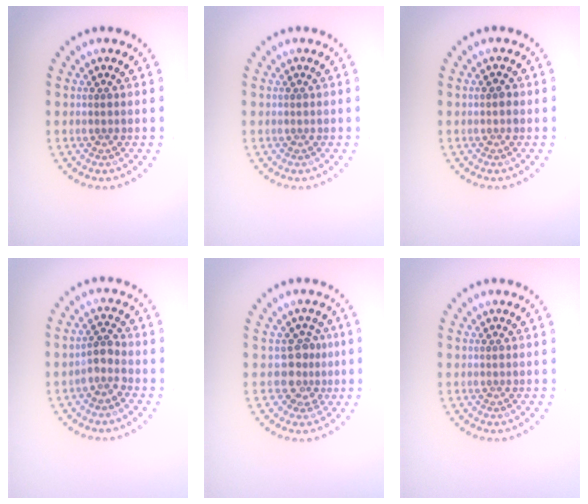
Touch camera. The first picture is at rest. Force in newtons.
{"total": 0.0}
{"total": 0.8, "press": 0.8, "slide": 0.1}
{"total": 2.0, "press": 1.6, "slide": 1.3}
{"total": 2.5, "press": 1.9, "slide": 1.7}
{"total": 0.0}